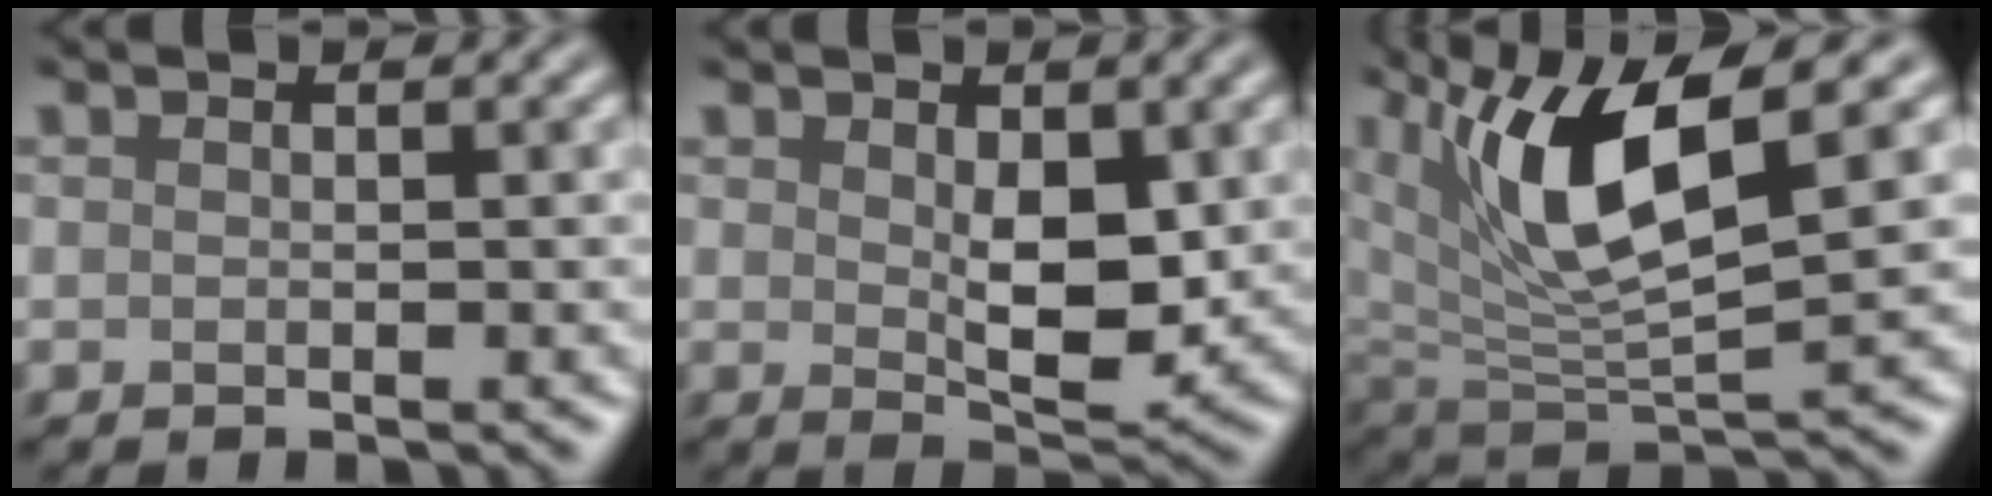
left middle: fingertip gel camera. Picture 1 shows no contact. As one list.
[{"total": 4.3, "force": [0.7, 2.2, 3.6], "torque": [-0.061, -0.009, 0.020]}, {"total": 10.0, "force": [4.0, 3.6, 8.4], "torque": [-0.167, -0.007, 0.072]}]